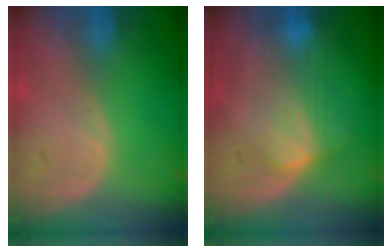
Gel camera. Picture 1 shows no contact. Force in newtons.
{"total": 7.2, "press": 6.4, "slide": 3.1}